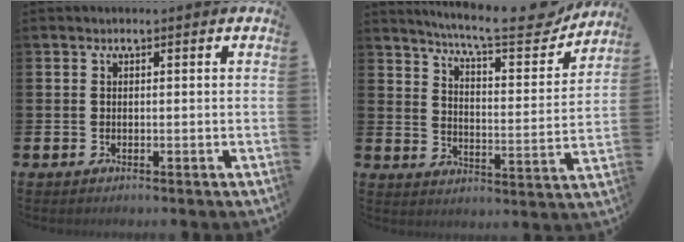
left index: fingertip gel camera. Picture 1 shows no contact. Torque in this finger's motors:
{"motor_torque": [0.32, -1.82, 0.52, 0.14]}